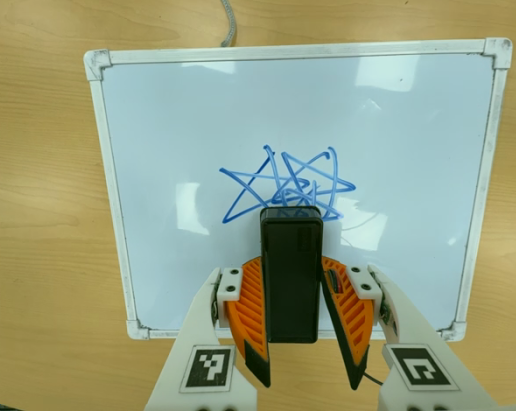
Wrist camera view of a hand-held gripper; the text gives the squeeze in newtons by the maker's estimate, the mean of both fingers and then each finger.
{"total": 5.3, "left": 5.0, "right": 5.6}